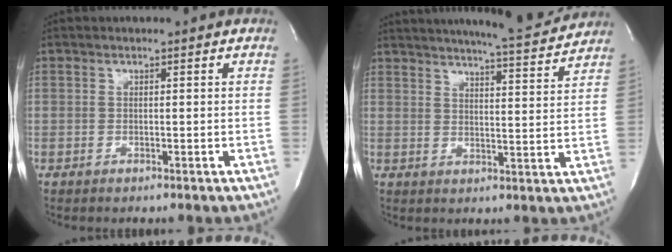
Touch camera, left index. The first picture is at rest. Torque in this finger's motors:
{"motor_torque": [-0.13, -0.19, 0.57, 0.13]}